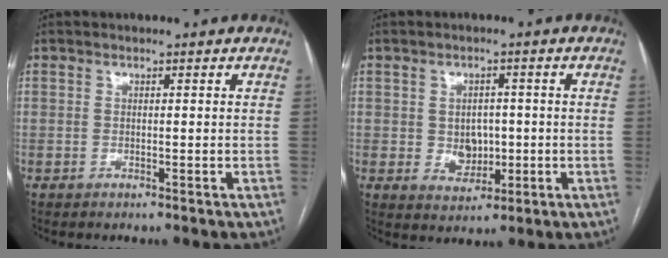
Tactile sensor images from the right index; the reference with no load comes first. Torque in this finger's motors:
{"motor_torque": [0.43, 0.27, 0.20, 0.04]}